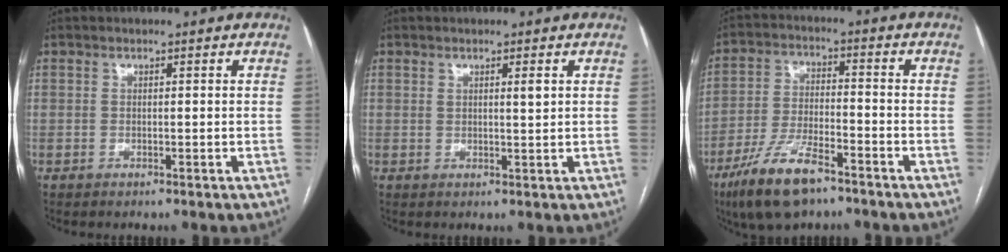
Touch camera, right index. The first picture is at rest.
{"total": 1.6, "force": [0.7, 0.1, 1.5], "torque": [-0.024, -0.003, 0.010]}
{"total": 11.1, "force": [-7.4, 2.9, 7.7], "torque": [-0.157, -0.016, -0.134]}